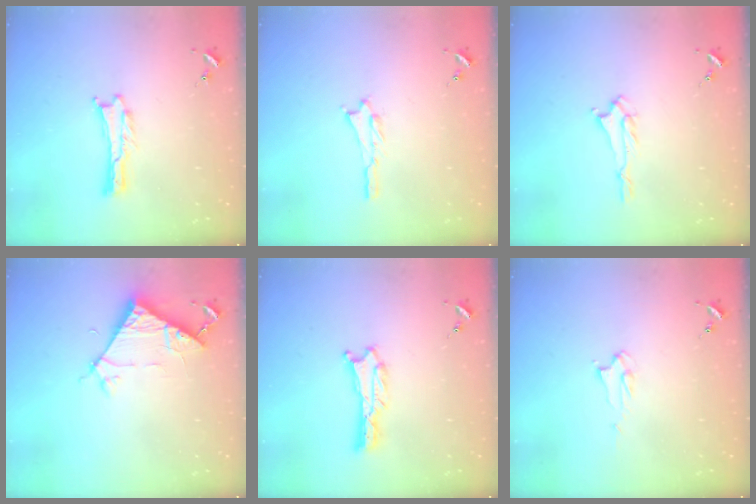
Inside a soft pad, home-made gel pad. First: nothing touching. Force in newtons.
{"total": 0.8, "press": 0.8, "slide": 0.2}
{"total": 1.4, "press": 1.3, "slide": 0.2}
{"total": 6.7, "press": 6.7, "slide": 0.3}
{"total": 0.7, "press": 0.7, "slide": 0.1}
{"total": 2.2, "press": 2.2, "slide": 0.2}